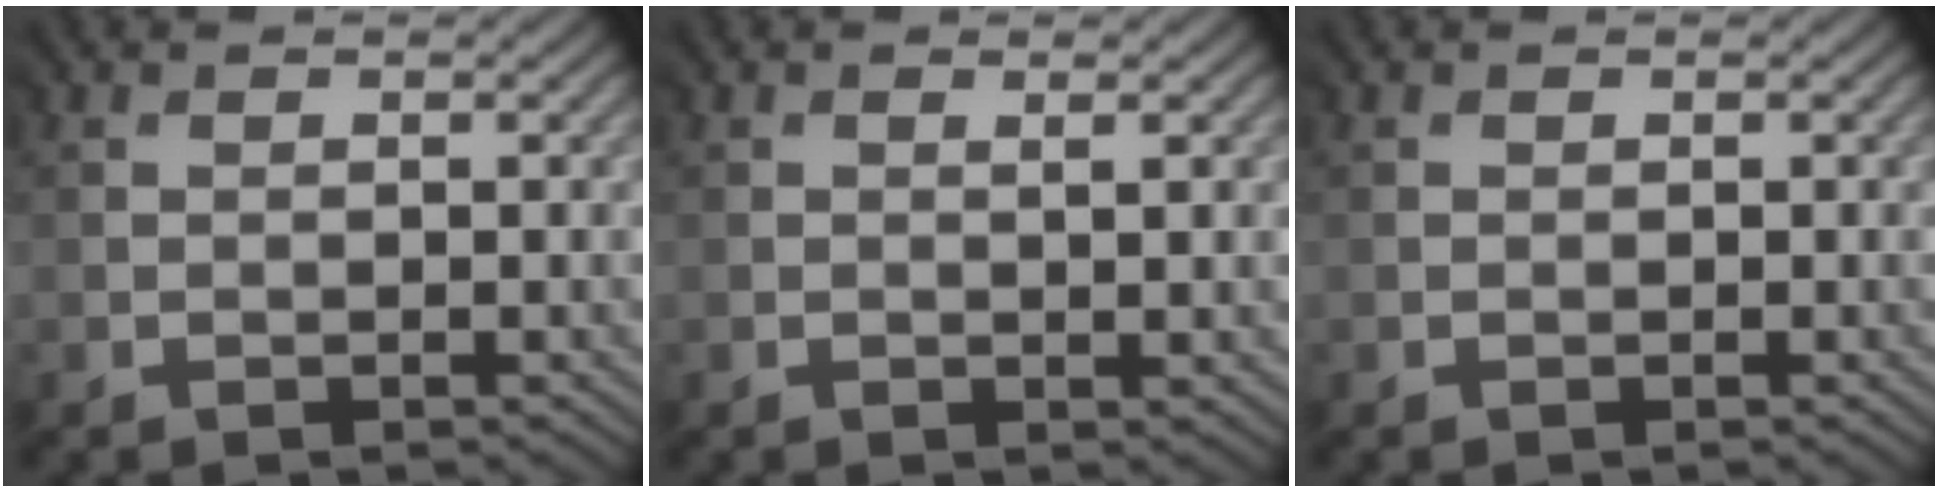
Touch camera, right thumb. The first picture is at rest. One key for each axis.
{"total": 1.0, "fx": 0.4, "fy": -0.3, "fz": 0.8, "tx": -0.021, "ty": -0.001, "tz": 0.006}
{"total": 0.0}